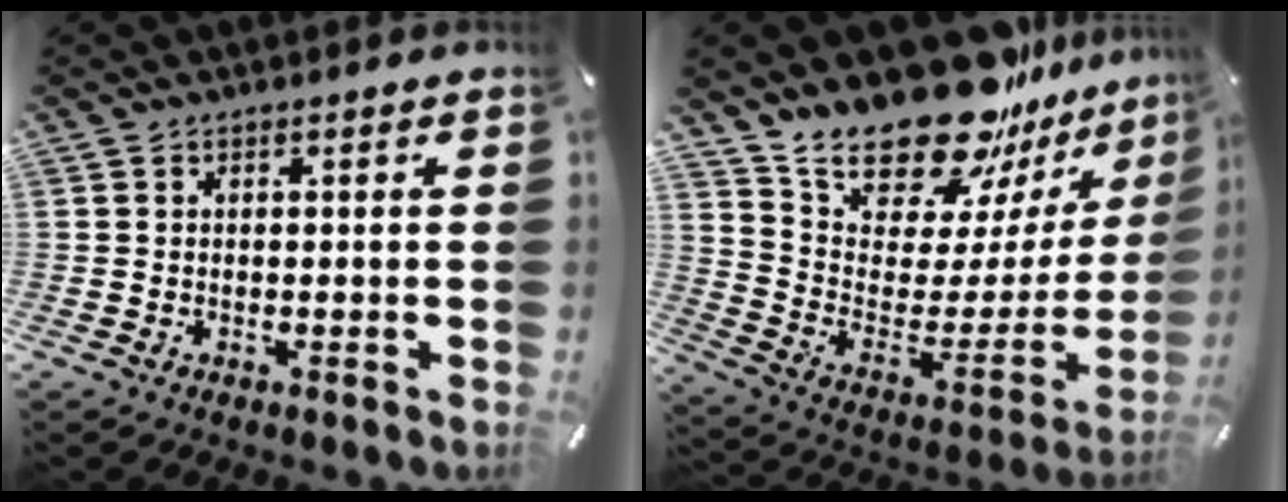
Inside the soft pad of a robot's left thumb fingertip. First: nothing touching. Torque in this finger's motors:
{"motor_torque": [2.20, -1.04, 1.43, -1.34, 0.27]}